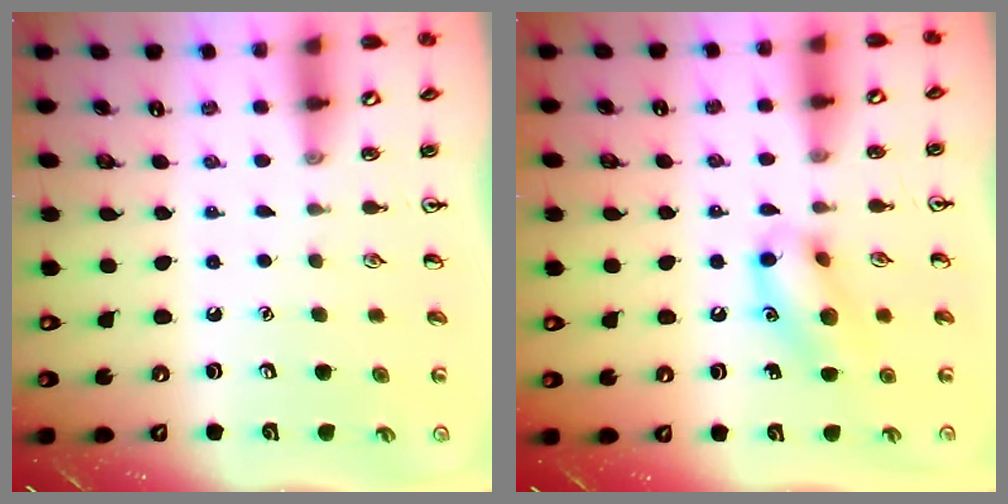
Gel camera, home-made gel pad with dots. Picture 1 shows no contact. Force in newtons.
{"total": 12.1, "press": 12.0, "slide": 1.8}